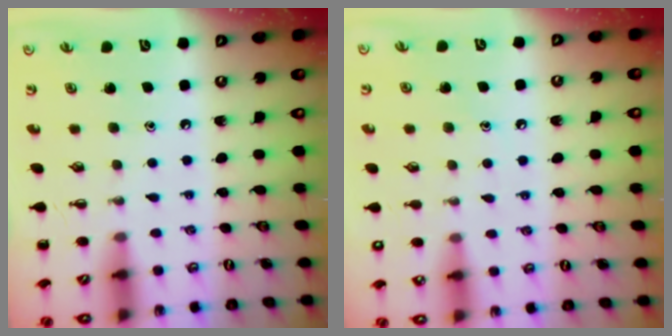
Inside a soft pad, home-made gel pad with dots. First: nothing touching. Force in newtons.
{"total": 6.1, "press": 5.9, "slide": 1.6}